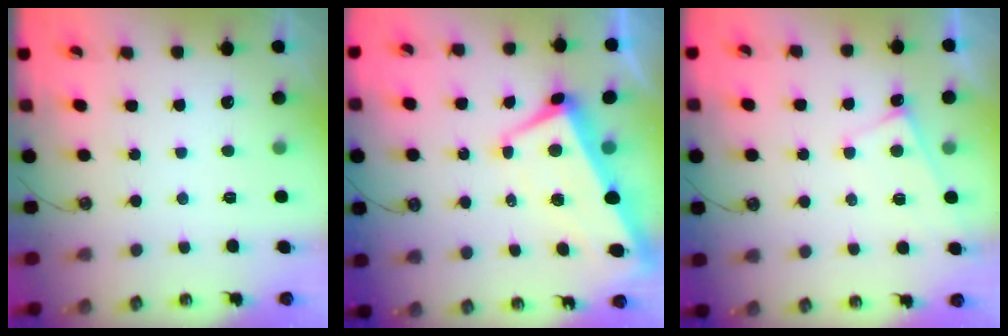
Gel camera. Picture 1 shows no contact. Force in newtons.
{"total": 1.7, "press": 1.1, "slide": 1.3}
{"total": 3.9, "press": 3.9, "slide": 0.3}